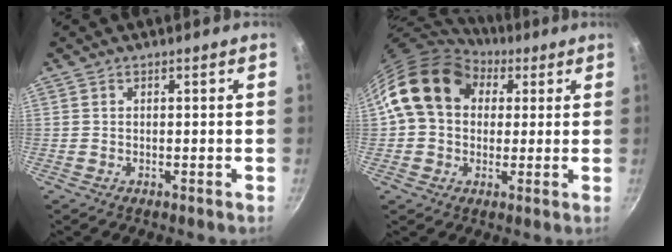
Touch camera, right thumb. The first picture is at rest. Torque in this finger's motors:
{"motor_torque": [1.31, 2.64, 0.64, -0.59, 0.20]}